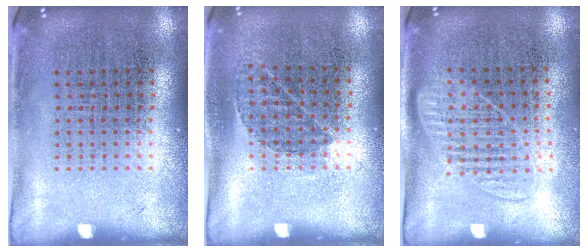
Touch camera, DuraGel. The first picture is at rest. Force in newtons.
{"total": 0.8, "press": 0.6, "slide": 0.5}
{"total": 1.3, "press": 1.2, "slide": 0.6}